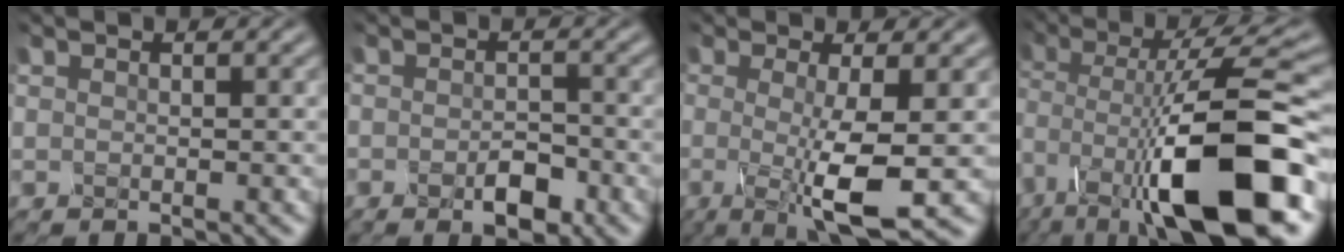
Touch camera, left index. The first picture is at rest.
{"total": 3.0, "force": [-1.8, 1.4, 1.9], "torque": [-0.033, -0.008, -0.029]}
{"total": 6.5, "force": [-1.5, 1.2, 6.2], "torque": [-0.093, -0.011, -0.027]}
{"total": 13.5, "force": [-6.1, 3.6, 11.5], "torque": [-0.178, 0.007, -0.106]}